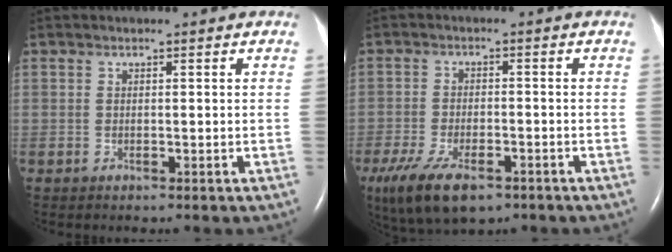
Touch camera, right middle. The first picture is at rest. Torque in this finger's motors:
{"motor_torque": [0.53, -0.31, 0.17, 0.10]}